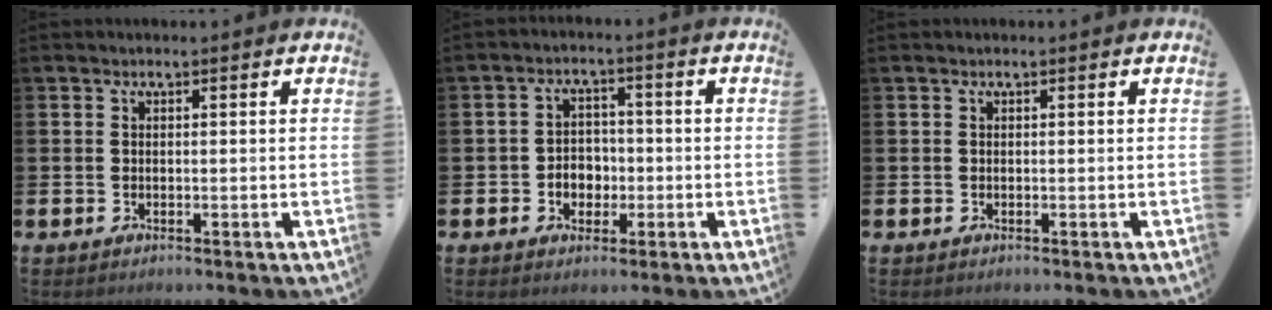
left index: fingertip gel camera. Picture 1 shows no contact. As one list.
[{"total": 3.4, "force": [-1.0, 3.0, 1.4], "torque": [-0.027, 0.004, -0.027]}, {"total": 0.0}]